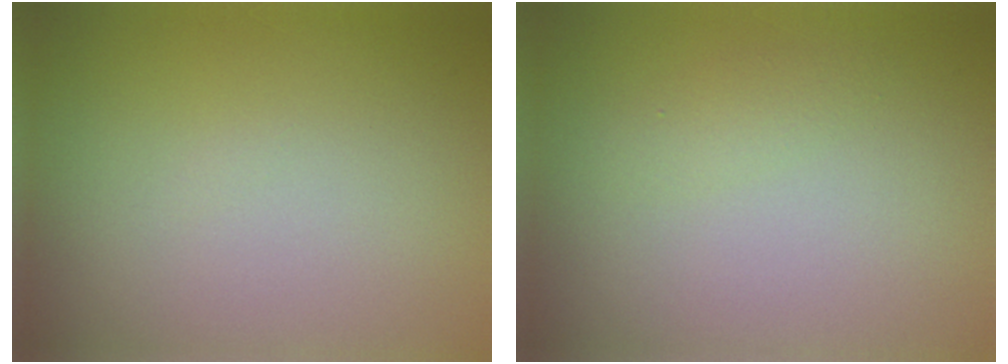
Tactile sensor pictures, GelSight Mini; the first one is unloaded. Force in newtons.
{"total": 1.0, "press": 1.0, "slide": 0.0}